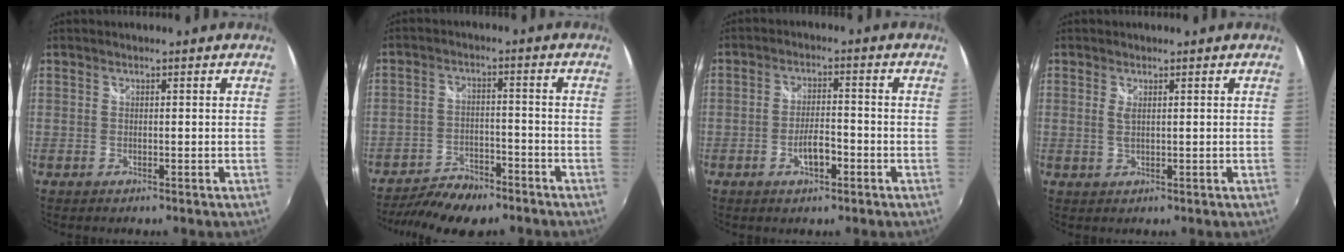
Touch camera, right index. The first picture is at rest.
{"total": 11.5, "force": [-9.4, 4.1, 5.1], "torque": [-0.127, -0.014, -0.151]}
{"total": 5.0, "force": [-2.4, 1.8, 4.0], "torque": [-0.080, 0.002, -0.040]}
{"total": 1.4, "force": [0.3, 0.4, 1.3], "torque": [-0.025, -0.001, 0.005]}